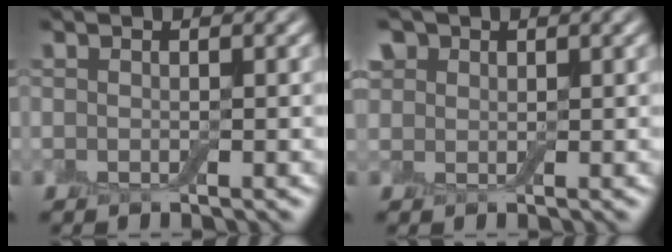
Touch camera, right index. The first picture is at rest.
{"total": 2.2, "force": [1.1, 1.8, 0.6], "torque": [-0.016, 0.005, 0.012]}